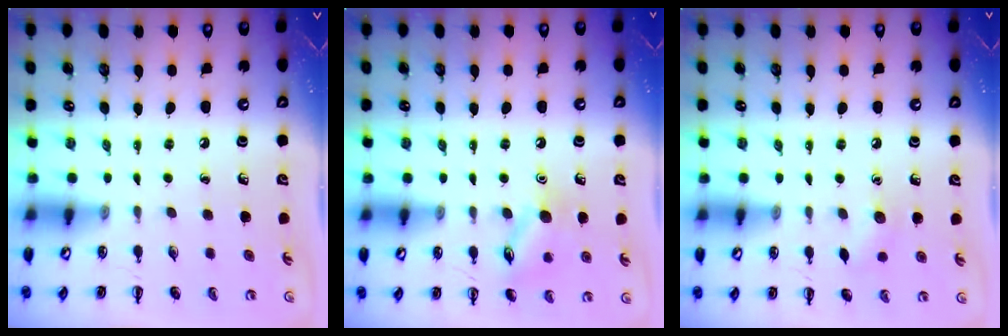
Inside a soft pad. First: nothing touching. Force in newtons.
{"total": 10.5, "press": 10.5, "slide": 0.6}
{"total": 6.0, "press": 5.8, "slide": 1.4}